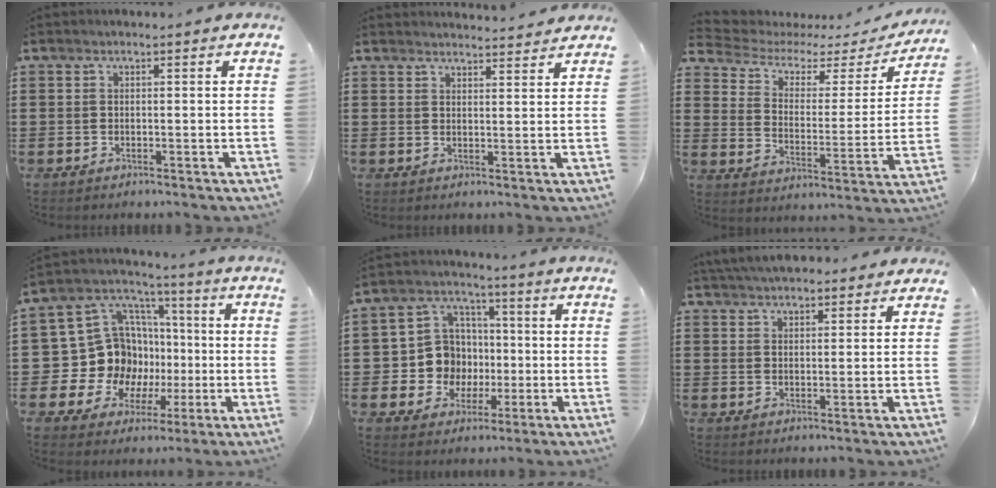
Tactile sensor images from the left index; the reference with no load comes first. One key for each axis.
{"total": 2.6, "fx": 2.6, "fy": 0.0, "fz": 0.0, "tx": -0.009, "ty": -0.011, "tz": 0.049}
{"total": 4.3, "fx": 3.1, "fy": 2.2, "fz": 2.1, "tx": -0.066, "ty": -0.016, "tz": 0.044}
{"total": 14.4, "fx": -1.4, "fy": 13.2, "fz": 5.5, "tx": -0.154, "ty": -0.016, "tz": -0.004}
{"total": 9.4, "fx": -0.1, "fy": 9.0, "fz": 2.4, "tx": -0.080, "ty": 0.013, "tz": 0.011}
{"total": 4.7, "fx": 4.5, "fy": 0.8, "fz": 1.3, "tx": -0.037, "ty": -0.007, "tz": 0.085}